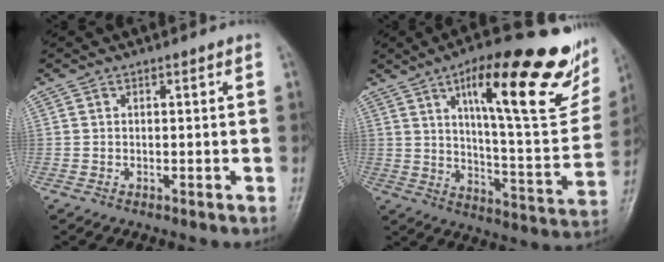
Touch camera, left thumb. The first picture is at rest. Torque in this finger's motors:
{"motor_torque": [0.51, 0.52, 1.56, -1.22, 0.20]}